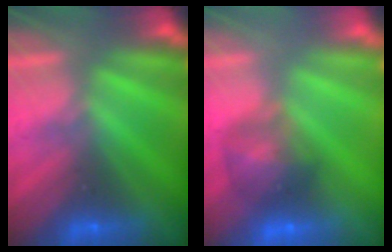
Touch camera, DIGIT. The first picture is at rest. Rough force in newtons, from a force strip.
{"total": 7.3}